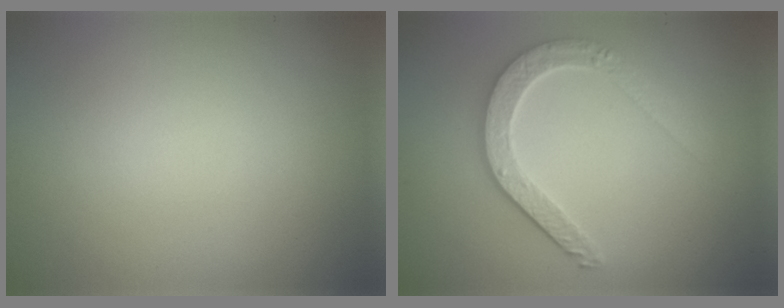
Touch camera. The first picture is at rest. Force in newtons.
{"total": 4.5, "press": 3.6, "slide": 2.7}